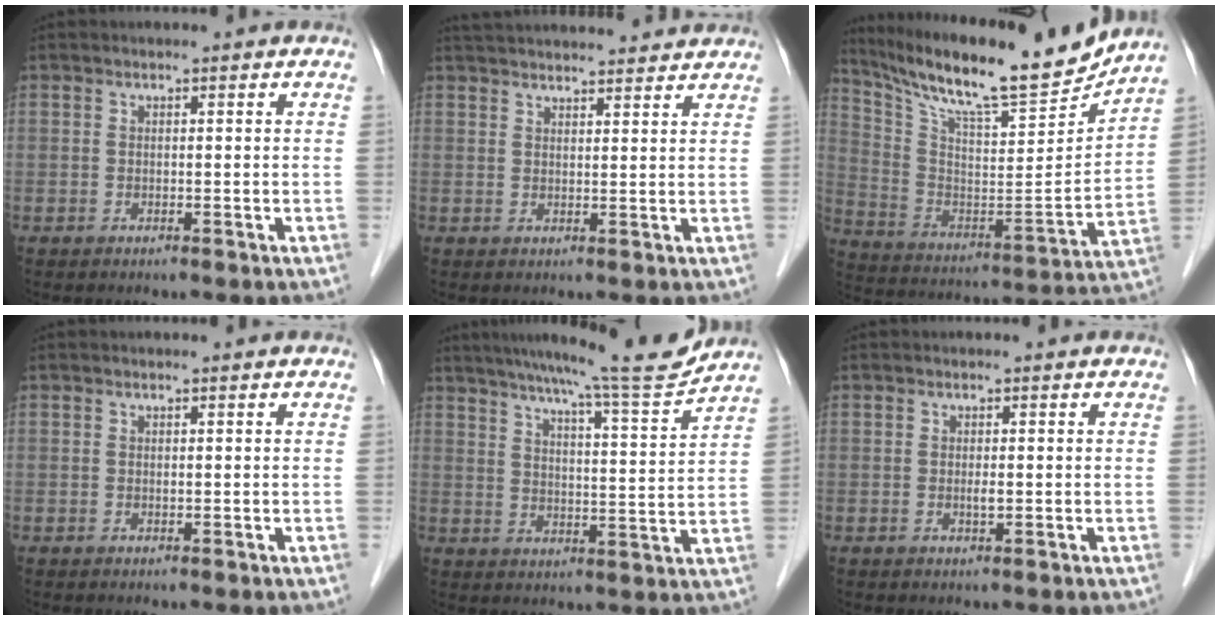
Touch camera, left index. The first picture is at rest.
{"total": 15.3, "force": [14.4, 1.9, 4.7], "torque": [-0.076, 0.043, 0.204]}
{"total": 21.3, "force": [18.9, 1.5, 9.7], "torque": [-0.185, -0.032, 0.307]}
{"total": 0.0}
{"total": 13.5, "force": [12.3, -1.2, 5.5], "torque": [-0.091, -0.023, 0.172]}
{"total": 0.8, "force": [0.0, 0.1, 0.8], "torque": [-0.015, -0.004, -0.002]}